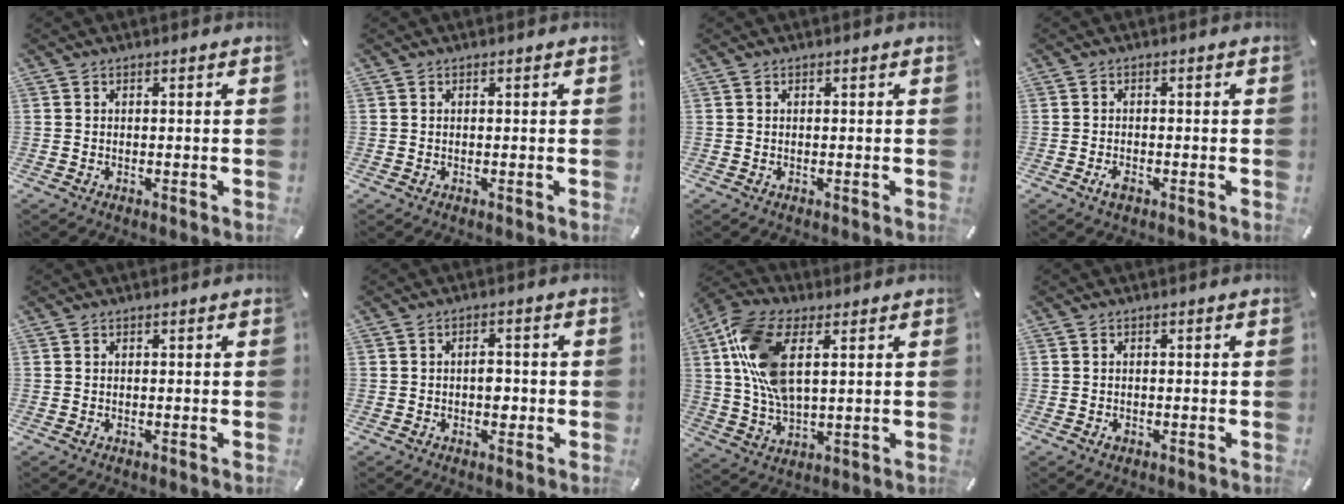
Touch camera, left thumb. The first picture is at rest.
{"total": 0.0}
{"total": 0.0}
{"total": 2.2, "force": [-1.0, 1.1, 1.5], "torque": [-0.036, 0.002, -0.021]}
{"total": 0.0}
{"total": 3.1, "force": [-0.6, 2.1, 2.3], "torque": [-0.027, -0.001, -0.015]}
{"total": 14.5, "force": [4.7, 7.5, 11.4], "torque": [-0.262, -0.003, 0.087]}
{"total": 1.0, "force": [-0.4, 0.7, 0.6], "torque": [-0.013, 0.001, -0.008]}